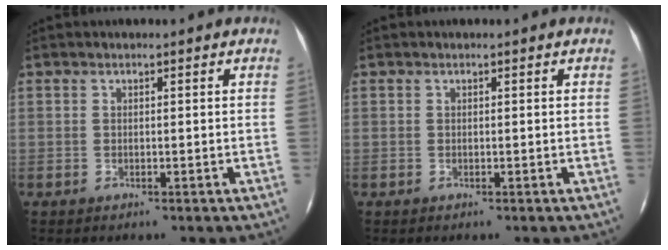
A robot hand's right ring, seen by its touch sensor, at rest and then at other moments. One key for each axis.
{"total": 0.0}